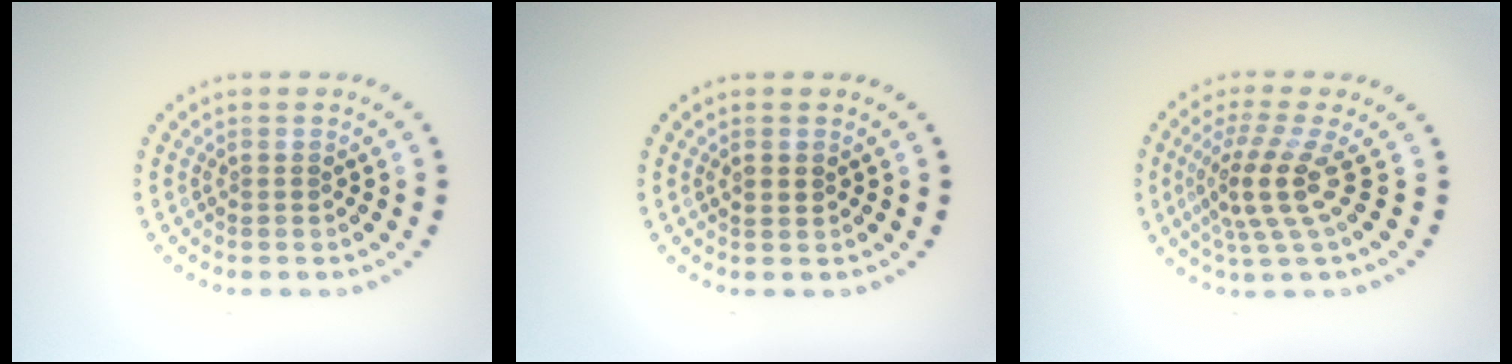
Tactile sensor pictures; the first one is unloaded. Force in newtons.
{"total": 1.4, "press": 1.4, "slide": 0.0}
{"total": 4.2, "press": 2.8, "slide": 3.1}